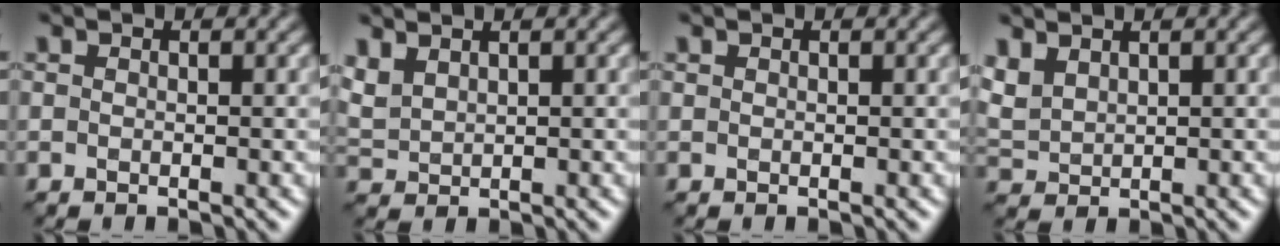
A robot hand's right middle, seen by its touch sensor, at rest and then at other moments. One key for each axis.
{"total": 1.9, "fx": 1.4, "fy": 1.0, "fz": 0.8, "tx": -0.031, "ty": 0.004, "tz": 0.036}
{"total": 0.0}
{"total": 2.2, "fx": 1.5, "fy": 1.2, "fz": 1.0, "tx": -0.036, "ty": 0.004, "tz": 0.037}